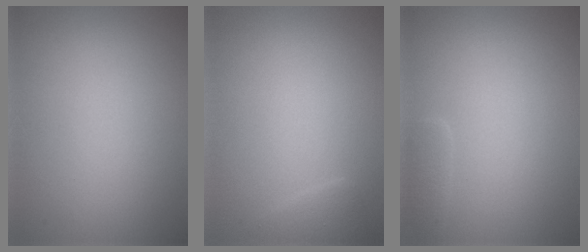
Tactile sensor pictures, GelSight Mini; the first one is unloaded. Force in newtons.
{"total": 1.1, "press": 1.1, "slide": 0.1}
{"total": 1.0, "press": 1.0, "slide": 0.1}